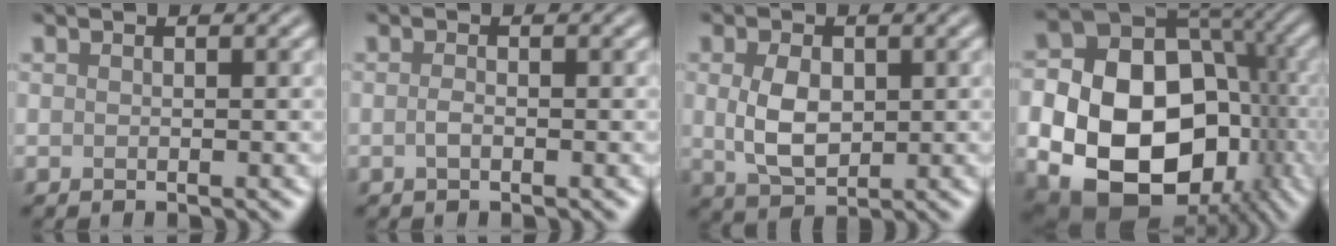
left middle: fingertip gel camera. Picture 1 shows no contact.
{"total": 0.8, "force": [-0.3, 0.3, 0.7], "torque": [-0.017, 0.000, -0.007]}
{"total": 4.2, "force": [0.4, 2.8, 3.2], "torque": [-0.074, -0.001, 0.011]}
{"total": 20.2, "force": [-4.1, 16.1, 11.4], "torque": [-0.195, -0.030, -0.066]}